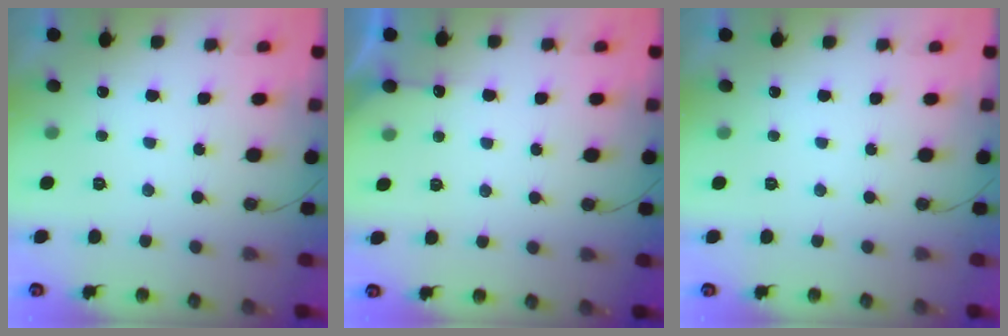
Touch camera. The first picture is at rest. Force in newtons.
{"total": 4.4, "press": 4.3, "slide": 0.6}
{"total": 0.0}